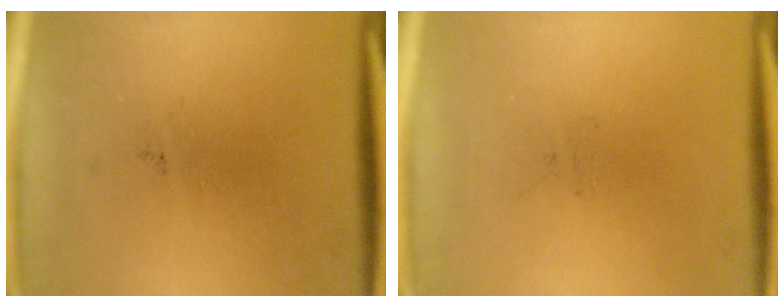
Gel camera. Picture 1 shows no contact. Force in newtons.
{"total": 0.0}